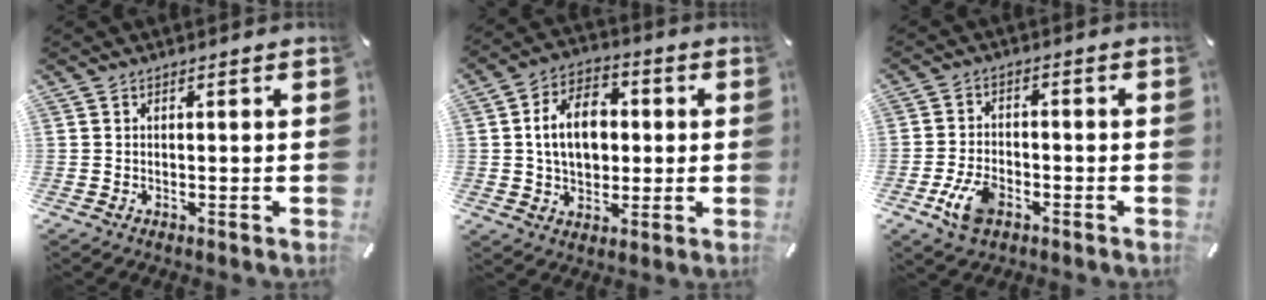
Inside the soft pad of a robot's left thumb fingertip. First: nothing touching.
{"total": 12.1, "force": [0.7, 9.0, 7.9], "torque": [-0.143, 0.010, 0.011]}
{"total": 7.8, "force": [-3.5, 4.7, 5.1], "torque": [-0.117, 0.009, -0.065]}